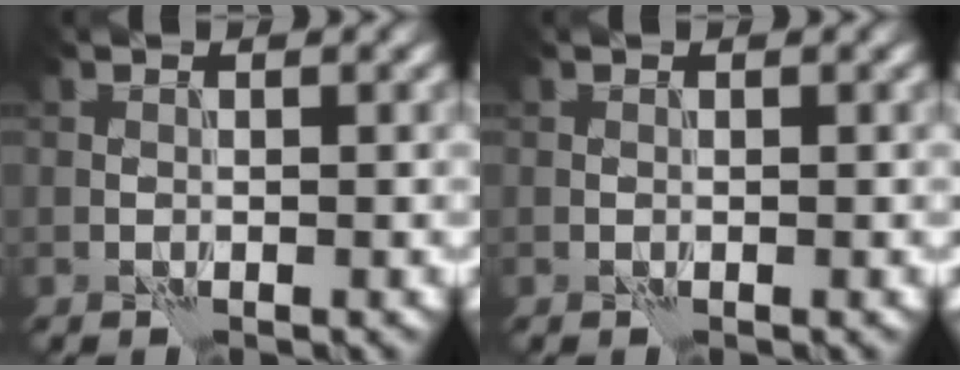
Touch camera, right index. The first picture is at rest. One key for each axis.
{"total": 0.0}